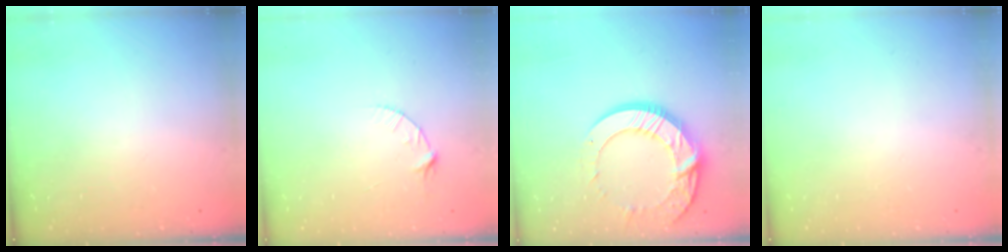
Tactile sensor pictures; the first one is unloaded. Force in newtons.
{"total": 5.5, "press": 5.4, "slide": 0.6}
{"total": 15.8, "press": 15.8, "slide": 1.3}
{"total": 0.0}